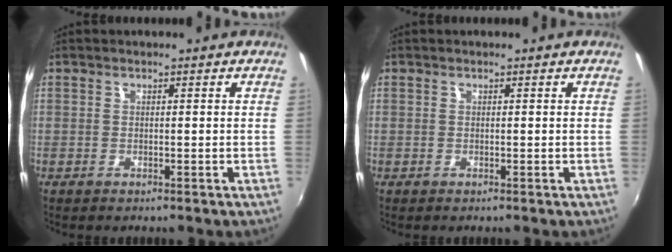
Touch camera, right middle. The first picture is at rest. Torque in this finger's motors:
{"motor_torque": [0.00, 0.00, 0.00, 0.00]}